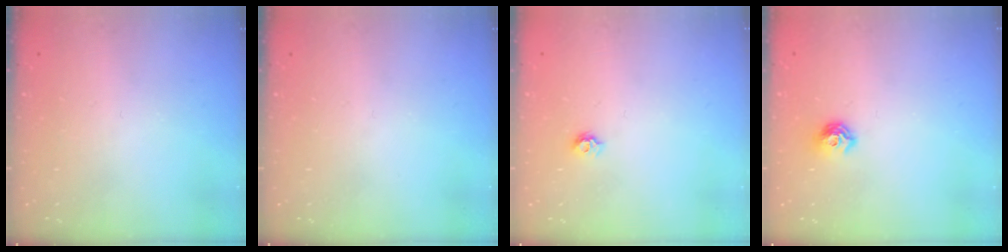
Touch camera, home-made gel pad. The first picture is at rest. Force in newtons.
{"total": 0.0}
{"total": 5.9, "press": 5.8, "slide": 0.7}
{"total": 7.5, "press": 7.4, "slide": 1.0}